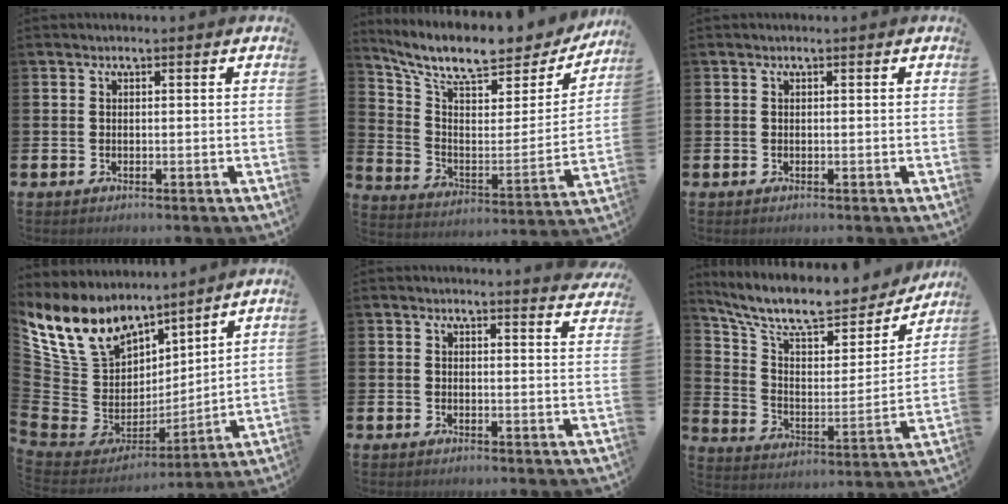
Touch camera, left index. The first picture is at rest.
{"total": 10.1, "force": [8.6, 2.9, 4.4], "torque": [-0.112, -0.063, 0.143]}
{"total": 0.0}
{"total": 11.0, "force": [9.1, 5.9, 1.9], "torque": [-0.106, -0.069, 0.173]}
{"total": 2.3, "force": [2.3, -0.2, 0.0], "torque": [0.013, -0.021, 0.038]}
{"total": 10.8, "force": [9.2, 3.4, 4.4], "torque": [-0.111, -0.061, 0.156]}